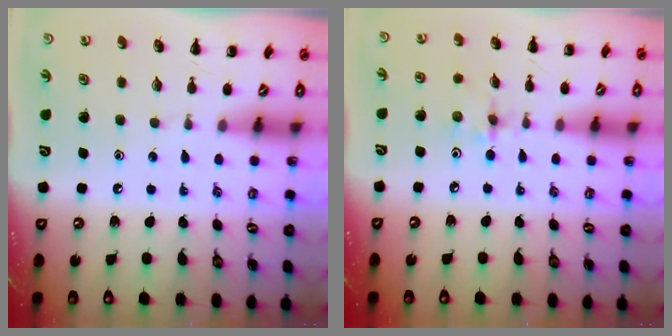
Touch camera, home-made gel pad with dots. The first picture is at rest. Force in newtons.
{"total": 2.4, "press": 2.4, "slide": 0.5}